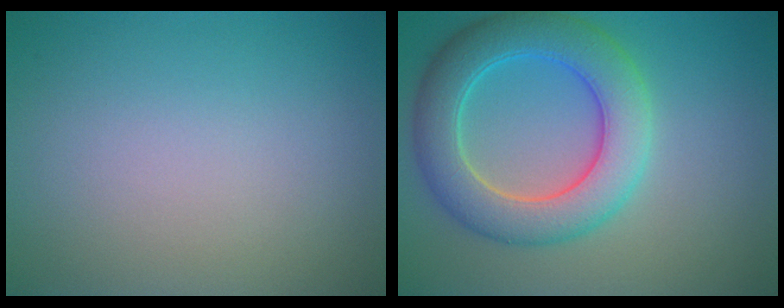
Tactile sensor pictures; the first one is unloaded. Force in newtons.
{"total": 7.2, "press": 7.1, "slide": 0.7}